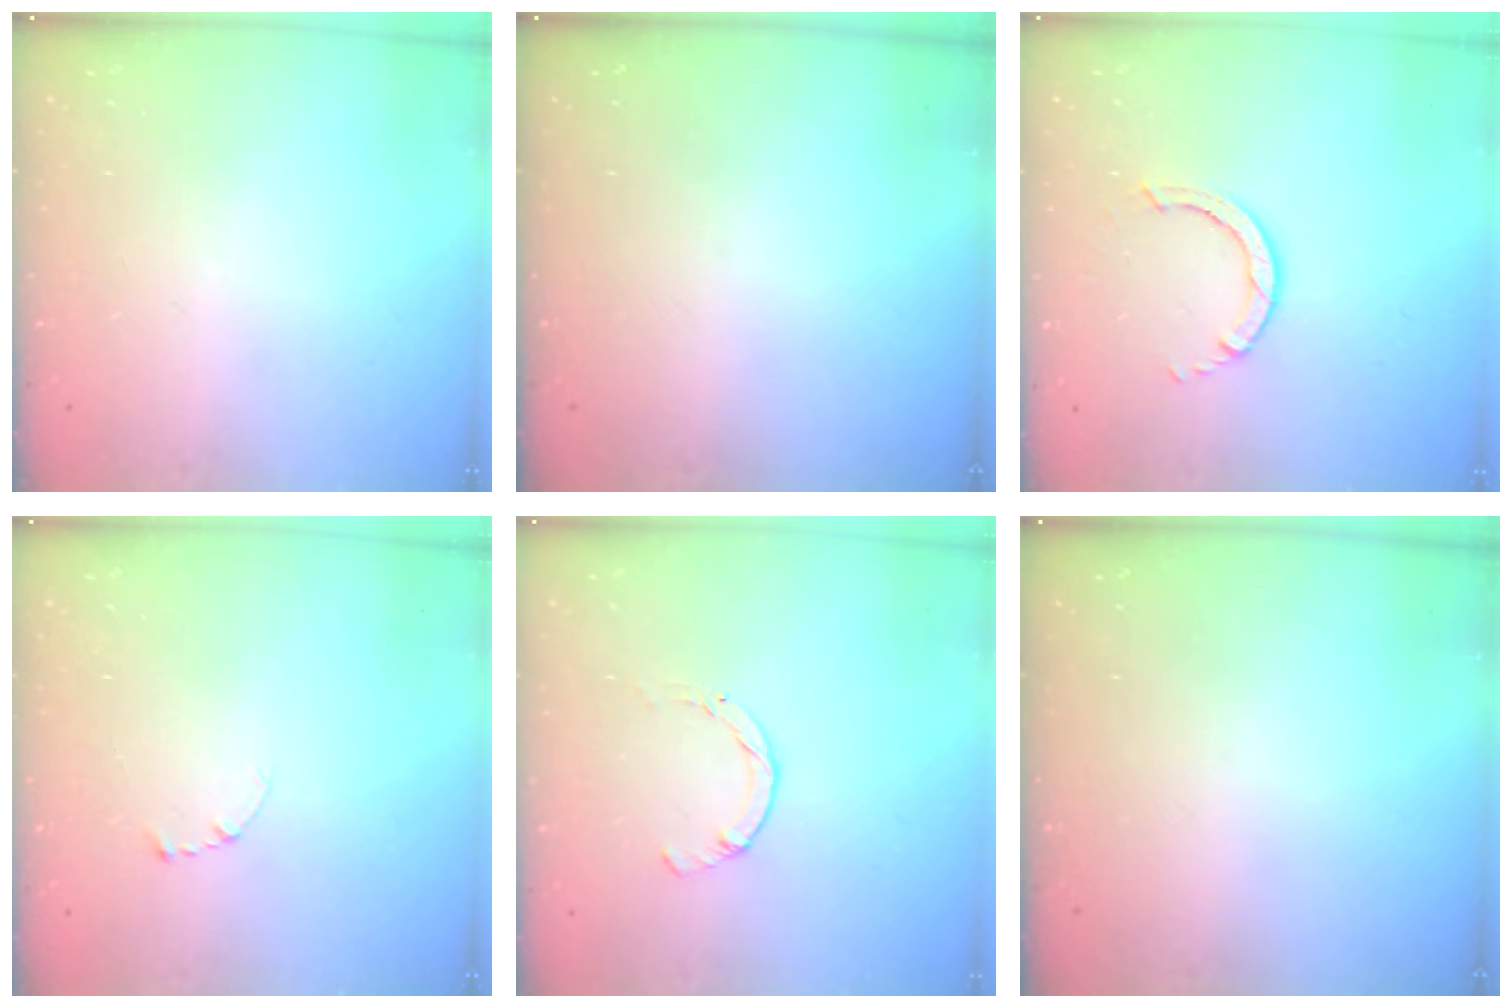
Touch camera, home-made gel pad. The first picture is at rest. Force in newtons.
{"total": 0.0}
{"total": 3.4, "press": 3.3, "slide": 0.5}
{"total": 2.7, "press": 2.7, "slide": 0.3}
{"total": 0.0}
{"total": 0.0}